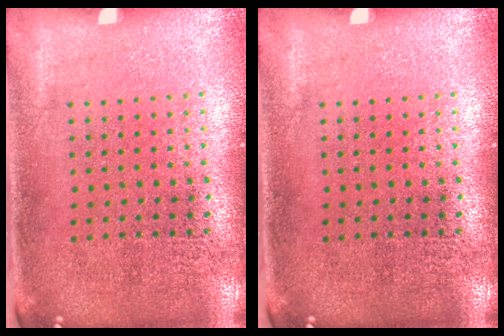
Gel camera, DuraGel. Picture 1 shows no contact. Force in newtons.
{"total": 0.0}